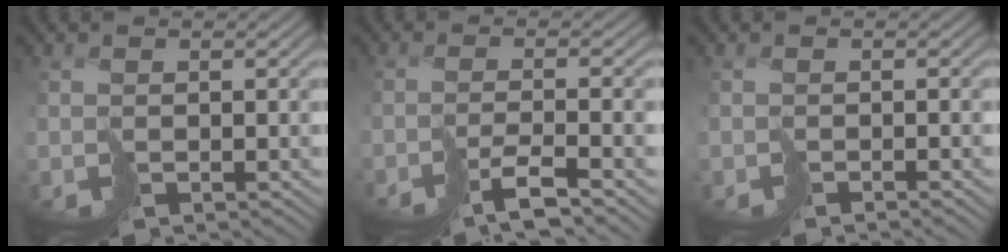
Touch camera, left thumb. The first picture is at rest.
{"total": 4.2, "force": [-3.0, -0.1, 2.9], "torque": [-0.036, 0.004, -0.056]}
{"total": 1.1, "force": [-1.1, -0.2, 0.0], "torque": [0.006, 0.001, -0.019]}